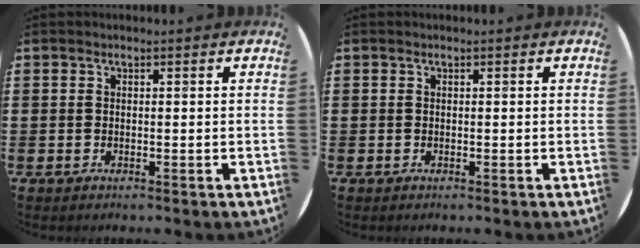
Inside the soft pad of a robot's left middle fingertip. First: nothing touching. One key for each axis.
{"total": 0.0}